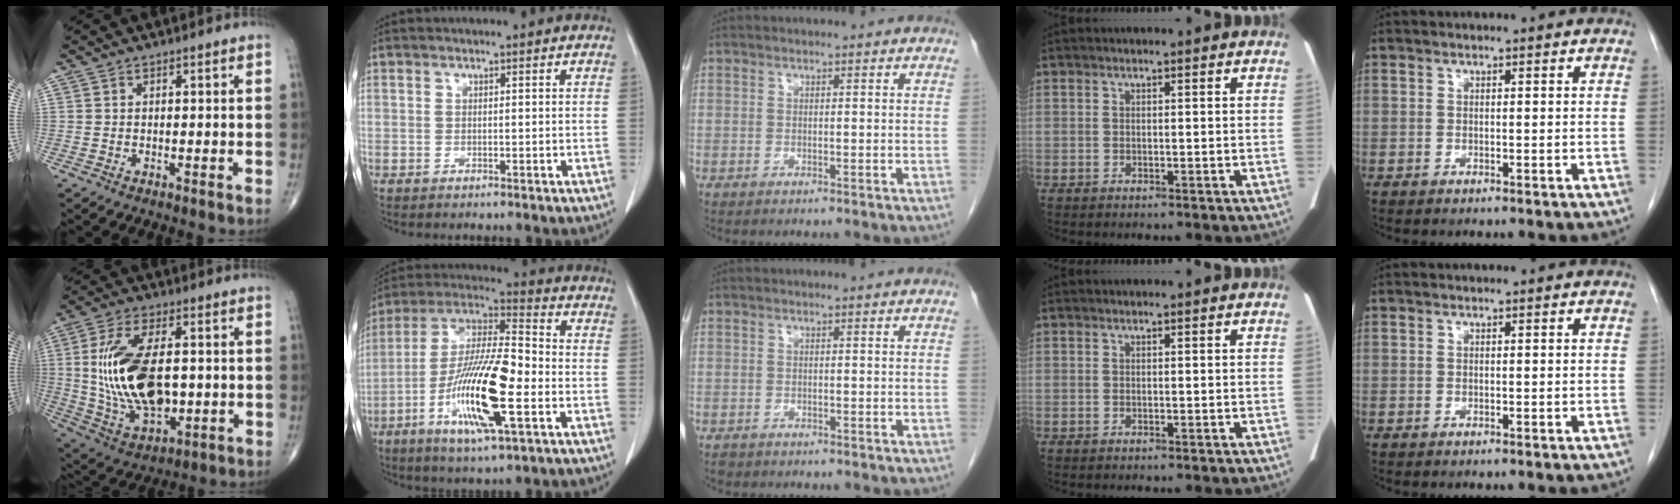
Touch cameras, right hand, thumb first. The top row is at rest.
{"thumb": {"total": 18.8, "force": [0.7, 10.0, 15.9], "torque": [-0.304, -0.009, 0.027]}, "index": {"total": 17.7, "force": [-5.3, 2.8, 16.7], "torque": [-0.328, -0.012, -0.093]}, "middle": {"total": 1.0, "force": [-0.8, 0.7, 0.0], "torque": [-0.010, 0.001, -0.012]}}